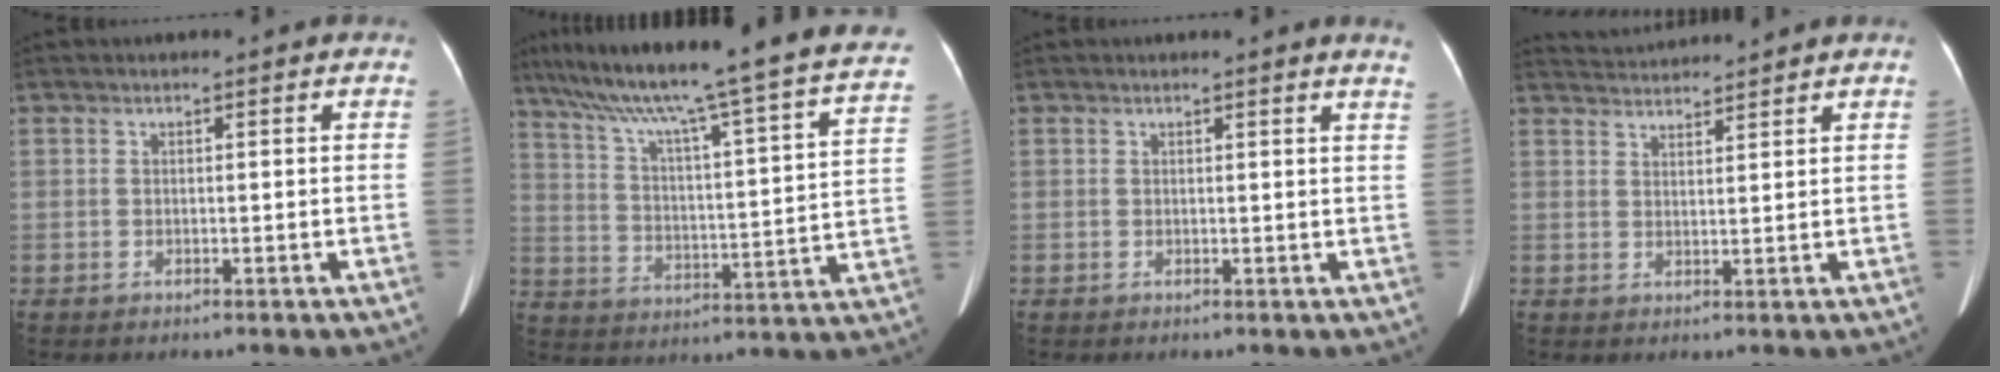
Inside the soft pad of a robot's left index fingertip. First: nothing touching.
{"total": 31.6, "force": [26.5, 0.6, 17.2], "torque": [-0.274, -0.042, 0.349]}
{"total": 2.9, "force": [2.7, -0.5, 1.0], "torque": [-0.016, -0.012, 0.012]}
{"total": 4.9, "force": [4.8, -0.6, 0.5], "torque": [-0.013, 0.025, 0.083]}